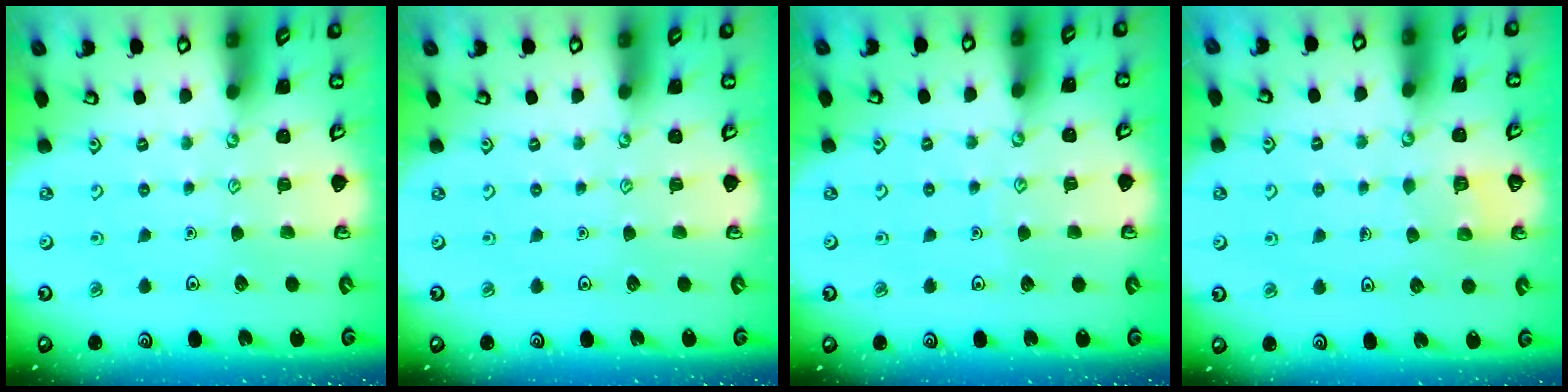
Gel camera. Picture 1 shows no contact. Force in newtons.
{"total": 0.0}
{"total": 2.6, "press": 2.5, "slide": 0.3}
{"total": 2.8, "press": 2.8, "slide": 0.1}